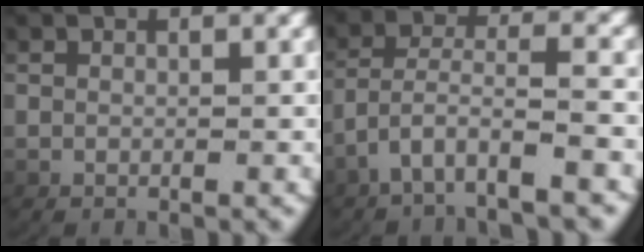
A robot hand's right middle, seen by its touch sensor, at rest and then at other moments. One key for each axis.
{"total": 3.7, "fx": -1.9, "fy": 1.0, "fz": 3.0, "tx": -0.075, "ty": -0.019, "tz": -0.020}